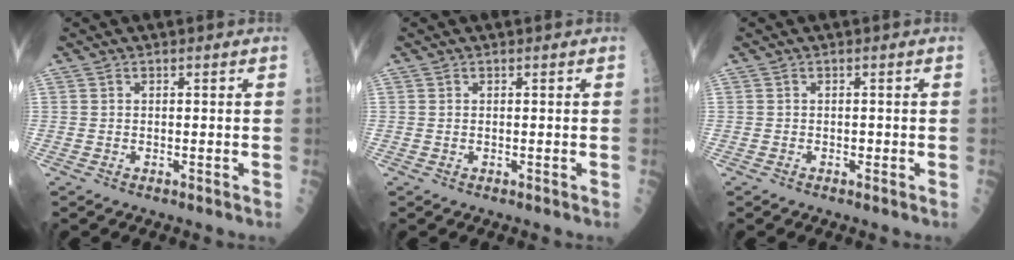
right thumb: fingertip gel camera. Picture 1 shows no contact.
{"total": 0.0}
{"total": 0.6, "force": [-0.2, 0.4, 0.4], "torque": [-0.001, 0.002, -0.004]}